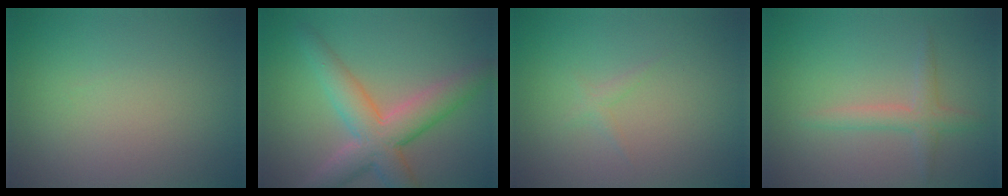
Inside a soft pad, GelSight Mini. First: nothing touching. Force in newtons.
{"total": 6.3, "press": 6.3, "slide": 0.3}
{"total": 0.7, "press": 0.7, "slide": 0.0}
{"total": 2.0, "press": 2.0, "slide": 0.1}